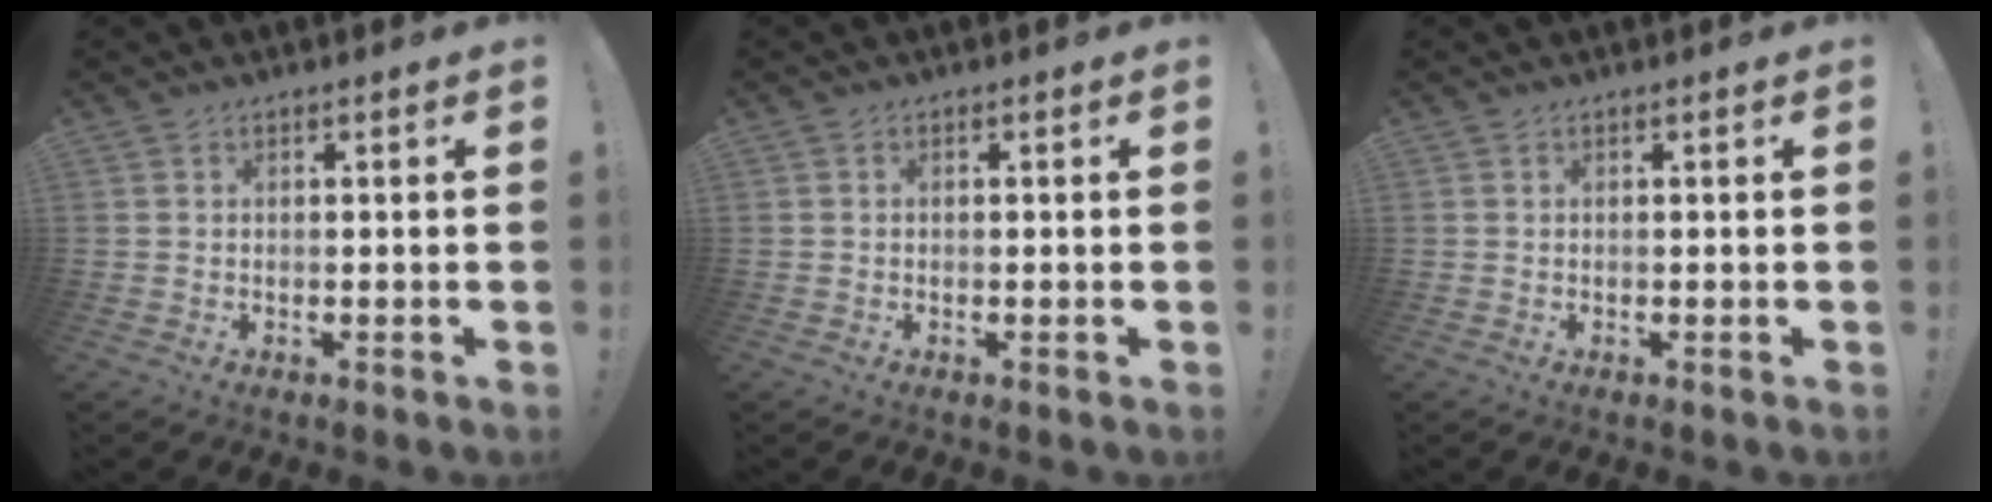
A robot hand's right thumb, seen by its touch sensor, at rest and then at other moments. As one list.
[{"total": 0.0}, {"total": 0.0}]